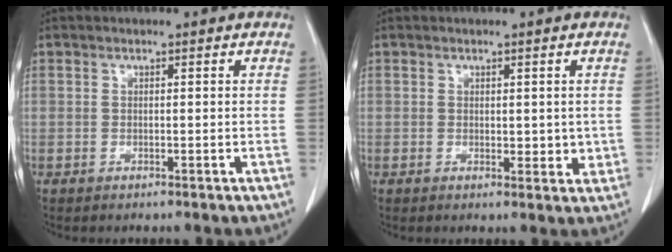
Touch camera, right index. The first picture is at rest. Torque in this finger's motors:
{"motor_torque": [0.12, 0.17, 0.15, 0.01]}